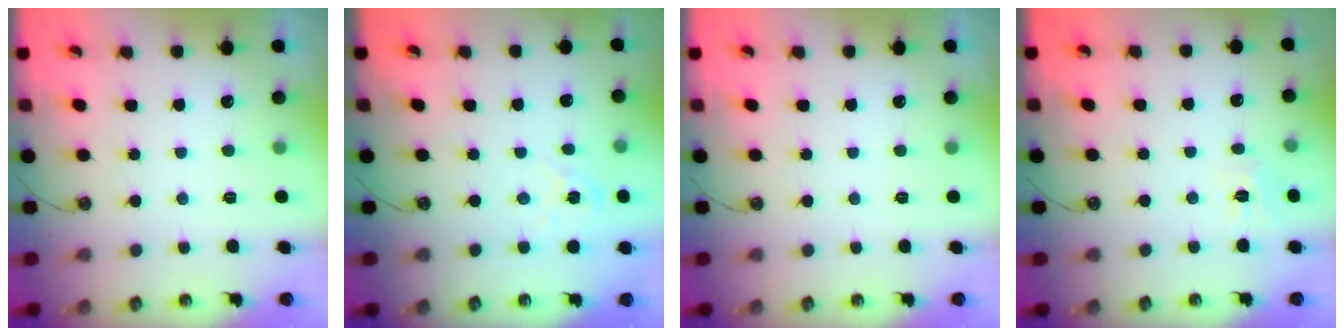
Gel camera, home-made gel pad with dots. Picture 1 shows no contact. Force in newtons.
{"total": 3.3, "press": 3.3, "slide": 0.5}
{"total": 0.0}
{"total": 4.9, "press": 4.9, "slide": 0.2}